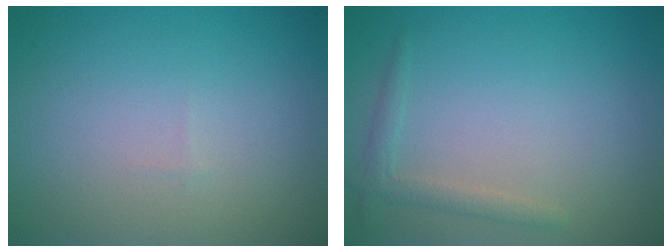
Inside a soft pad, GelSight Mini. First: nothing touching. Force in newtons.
{"total": 1.5, "press": 1.5, "slide": 0.1}